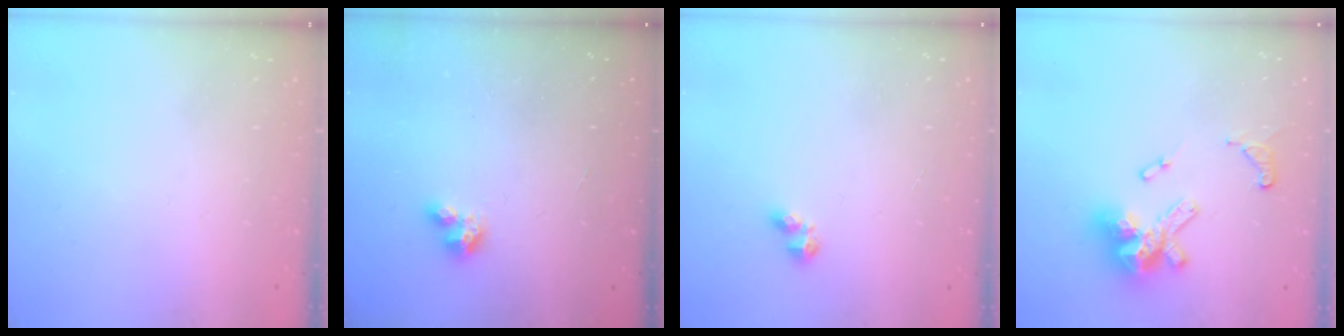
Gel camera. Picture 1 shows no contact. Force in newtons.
{"total": 3.1, "press": 3.1, "slide": 0.3}
{"total": 3.3, "press": 3.3, "slide": 0.4}
{"total": 15.0, "press": 14.9, "slide": 1.9}